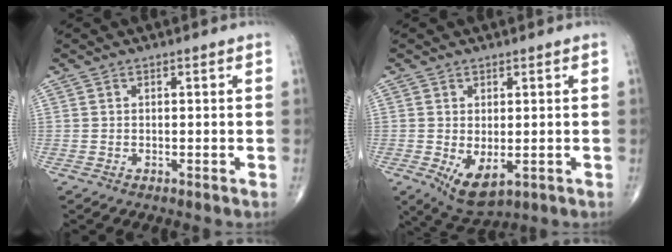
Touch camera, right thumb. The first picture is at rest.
{"total": 6.3, "force": [-1.2, 3.2, 5.3], "torque": [-0.085, -0.014, -0.004]}